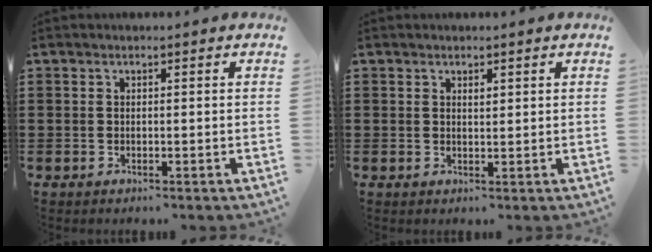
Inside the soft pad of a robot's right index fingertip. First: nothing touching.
{"total": 0.9, "force": [0.6, 0.4, 0.6], "torque": [-0.012, 0.003, 0.011]}